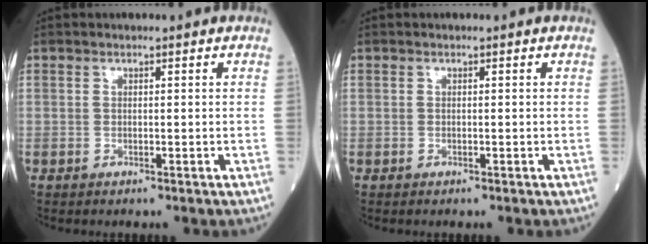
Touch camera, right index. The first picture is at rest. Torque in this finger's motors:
{"motor_torque": [0.11, 0.01, 0.02, -0.01]}